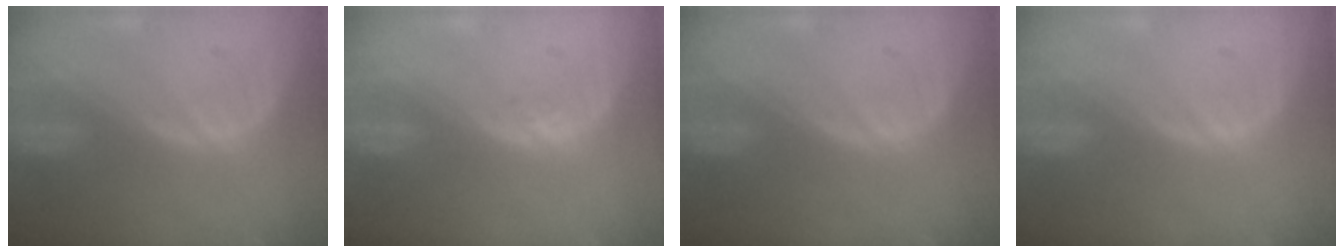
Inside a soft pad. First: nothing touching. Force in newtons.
{"total": 0.9, "press": 0.8, "slide": 0.4}
{"total": 0.0}
{"total": 0.0}